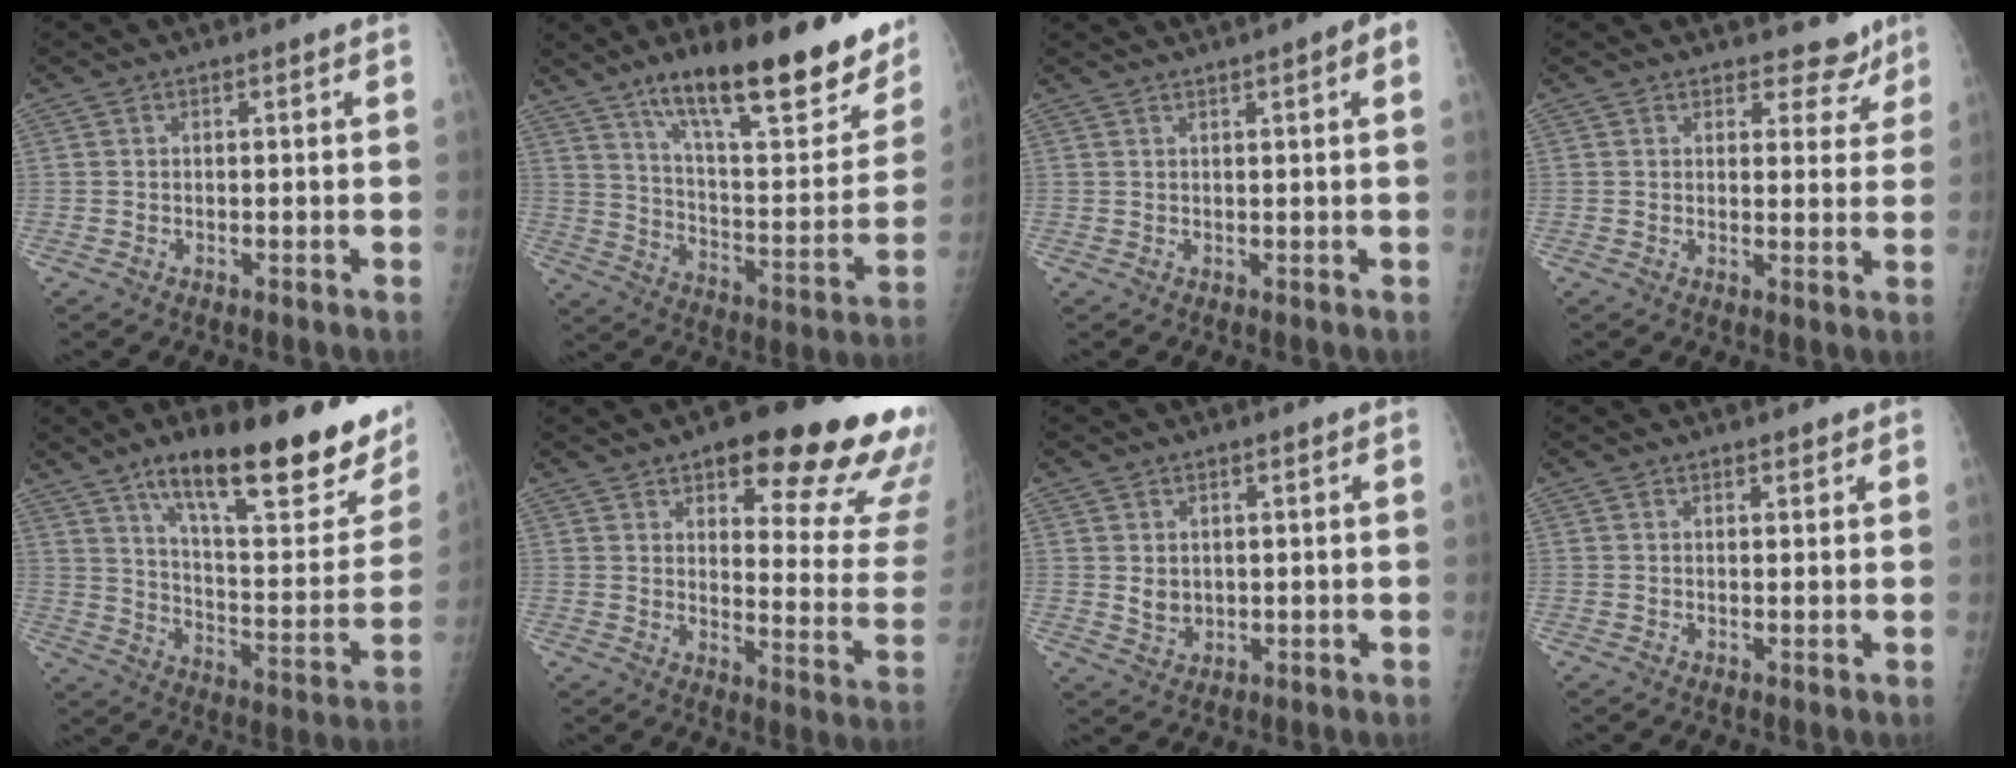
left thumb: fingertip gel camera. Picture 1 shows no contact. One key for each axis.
{"total": 26.9, "fx": 17.9, "fy": 7.7, "fz": 18.5, "tx": -0.232, "ty": -0.073, "tz": 0.278}
{"total": 4.7, "fx": 2.1, "fy": 0.5, "fz": 4.2, "tx": -0.057, "ty": 0.012, "tz": 0.027}
{"total": 5.4, "fx": 4.5, "fy": 2.8, "fz": 0.6, "tx": 0.025, "ty": -0.030, "tz": 0.047}
{"total": 27.9, "fx": 17.7, "fy": 7.7, "fz": 20.1, "tx": -0.249, "ty": -0.071, "tz": 0.271}
{"total": 24.4, "fx": 15.2, "fy": 7.5, "fz": 17.5, "tx": -0.171, "ty": -0.073, "tz": 0.189}
{"total": 3.0, "fx": 0.7, "fy": 2.4, "fz": 1.7, "tx": -0.019, "ty": -0.010, "tz": 0.022}
{"total": 1.3, "fx": 1.1, "fy": 0.6, "fz": 0.5, "tx": 0.000, "ty": -0.006, "tz": 0.014}